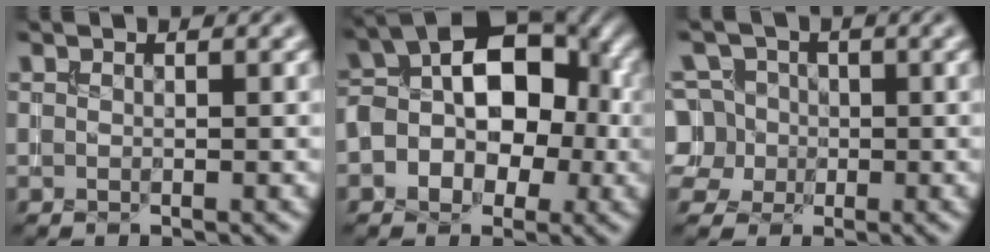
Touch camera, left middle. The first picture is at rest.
{"total": 8.5, "force": [-0.5, 5.7, 6.3], "torque": [-0.067, 0.033, -0.028]}
{"total": 6.0, "force": [-0.1, 5.6, 2.3], "torque": [-0.044, 0.037, -0.031]}